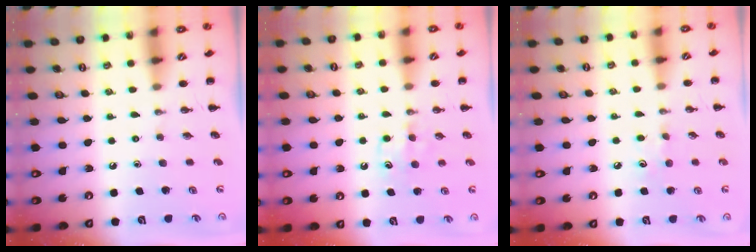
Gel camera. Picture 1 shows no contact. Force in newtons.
{"total": 5.6, "press": 5.3, "slide": 1.7}
{"total": 6.2, "press": 6.0, "slide": 1.6}